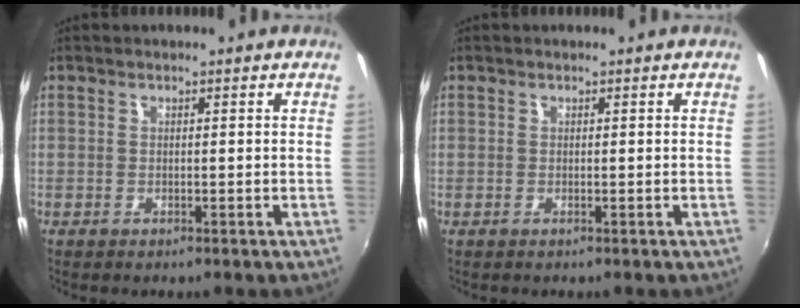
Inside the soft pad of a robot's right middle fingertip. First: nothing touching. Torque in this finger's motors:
{"motor_torque": [-0.89, 0.21, -0.42, -0.15]}